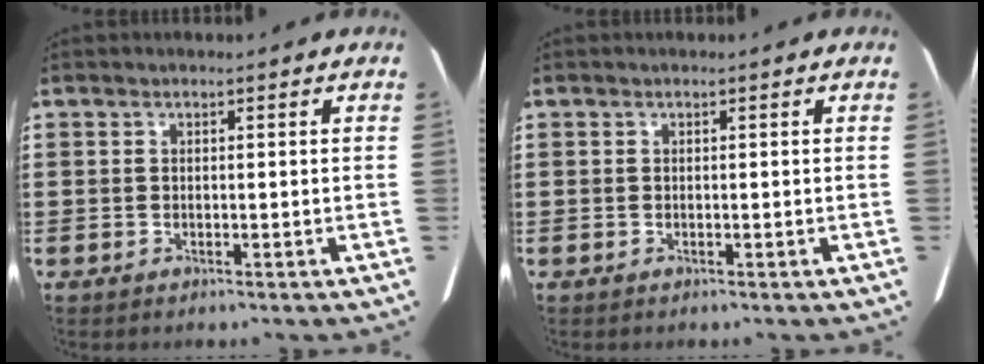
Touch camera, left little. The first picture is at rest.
{"total": 0.0}